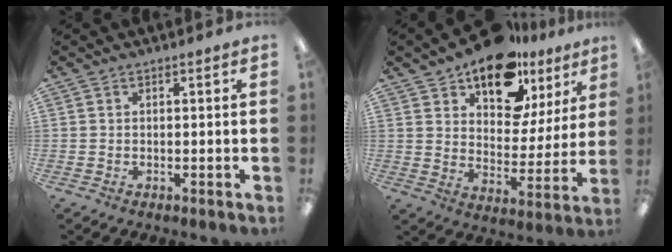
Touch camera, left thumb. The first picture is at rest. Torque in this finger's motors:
{"motor_torque": [0.54, 0.60, 1.27, -1.50, 0.29]}